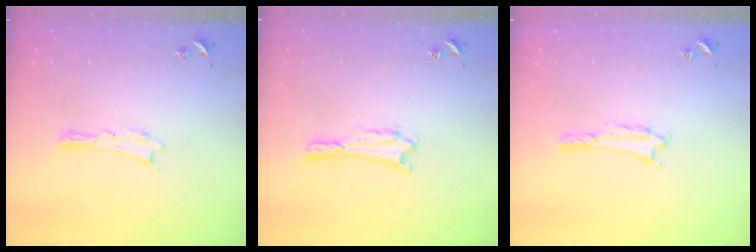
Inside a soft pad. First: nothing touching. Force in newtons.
{"total": 1.7, "press": 1.7, "slide": 0.3}
{"total": 1.5, "press": 1.5, "slide": 0.3}